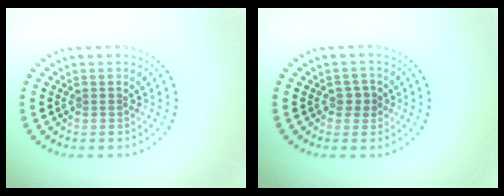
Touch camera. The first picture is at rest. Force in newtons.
{"total": 1.6, "press": 1.5, "slide": 0.4}